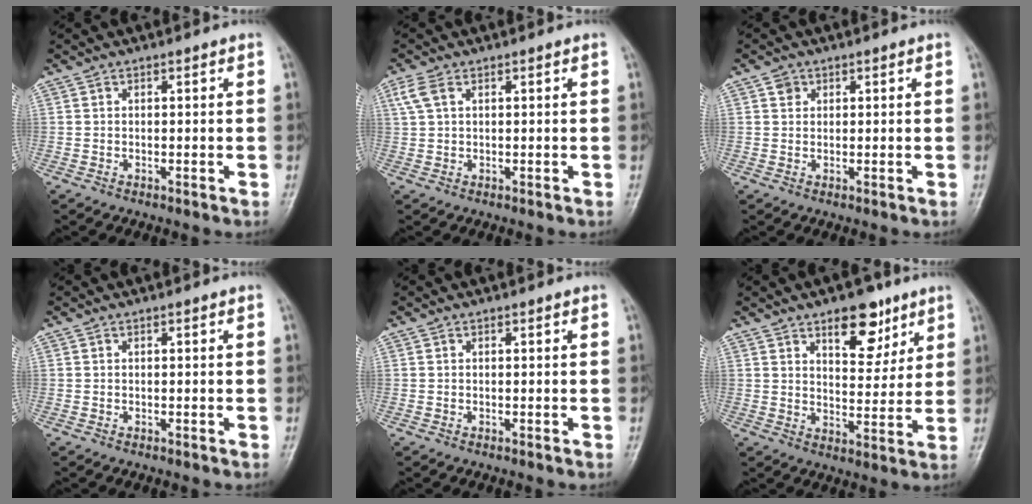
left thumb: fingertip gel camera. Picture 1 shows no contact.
{"total": 3.0, "force": [1.3, 1.7, 2.2], "torque": [-0.061, 0.012, 0.030]}
{"total": 1.7, "force": [0.7, 1.4, 0.4], "torque": [0.004, -0.002, 0.008]}
{"total": 0.0}
{"total": 0.0}
{"total": 10.2, "force": [6.1, 5.0, 6.3], "torque": [-0.059, -0.035, 0.093]}